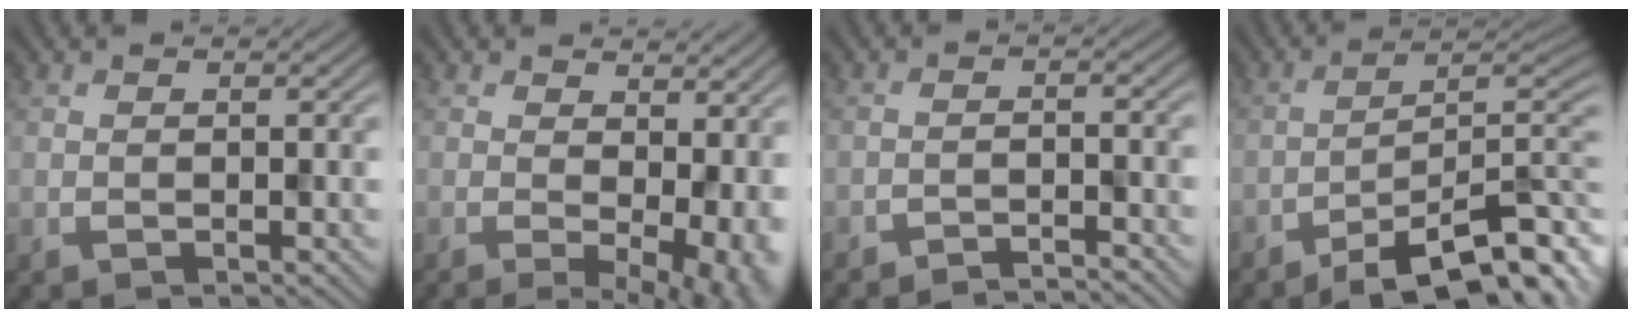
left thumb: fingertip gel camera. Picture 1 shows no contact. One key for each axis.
{"total": 6.6, "fx": 0.3, "fy": 2.9, "fz": 5.9, "tx": -0.061, "ty": 0.000, "tz": 0.030}
{"total": 3.1, "fx": -3.0, "fy": -0.4, "fz": -0.6, "tx": 0.017, "ty": 0.011, "tz": -0.058}
{"total": 12.1, "fx": -9.0, "fy": 2.7, "fz": 7.7, "tx": -0.107, "ty": 0.008, "tz": -0.133}